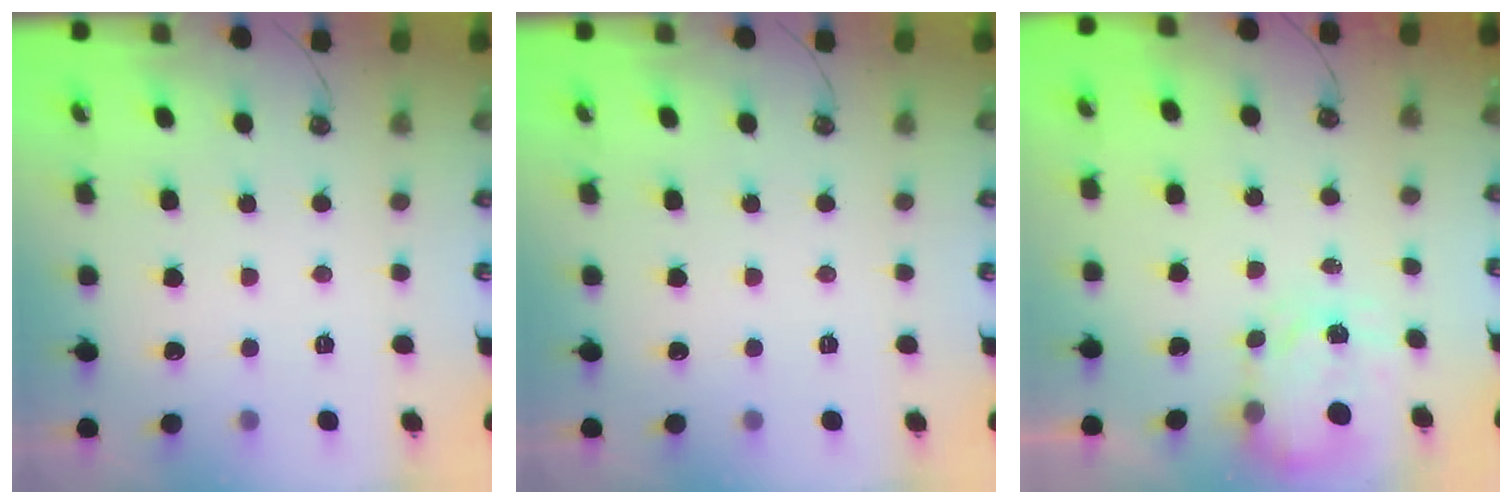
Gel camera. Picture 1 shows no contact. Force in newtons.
{"total": 0.0}
{"total": 3.8, "press": 3.8, "slide": 0.5}